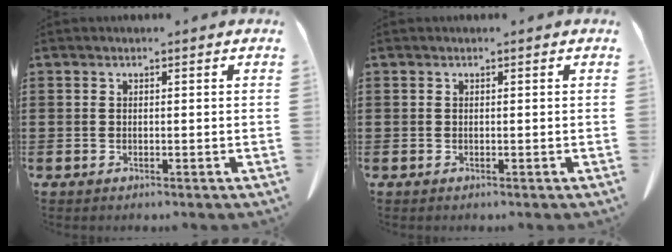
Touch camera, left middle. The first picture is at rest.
{"total": 0.0}